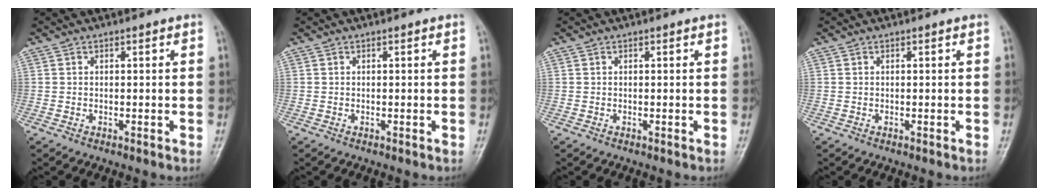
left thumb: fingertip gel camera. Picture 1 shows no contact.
{"total": 0.0}
{"total": 0.0}
{"total": 0.0}